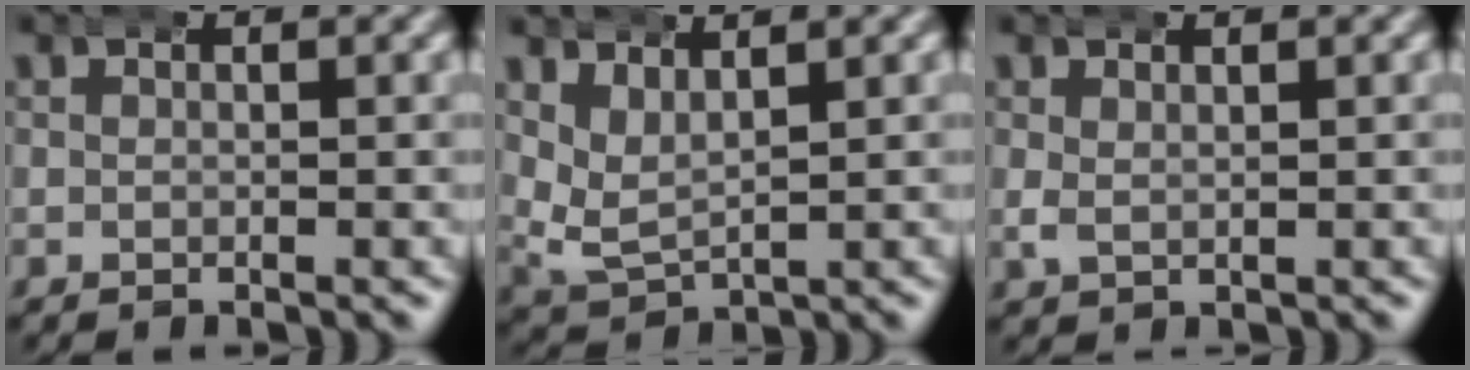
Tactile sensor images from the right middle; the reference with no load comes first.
{"total": 4.7, "force": [2.1, 3.4, 2.5], "torque": [-0.072, -0.020, 0.046]}
{"total": 0.8, "force": [0.6, 0.3, 0.5], "torque": [-0.017, -0.009, 0.019]}